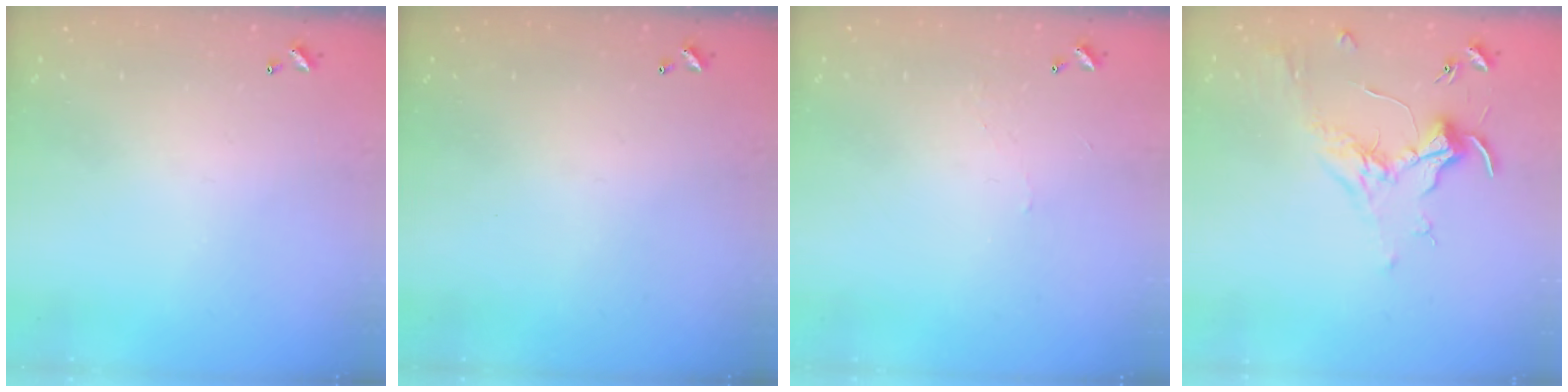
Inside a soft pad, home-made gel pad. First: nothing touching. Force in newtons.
{"total": 0.0}
{"total": 2.1, "press": 2.1, "slide": 0.6}
{"total": 1.7, "press": 1.5, "slide": 0.9}